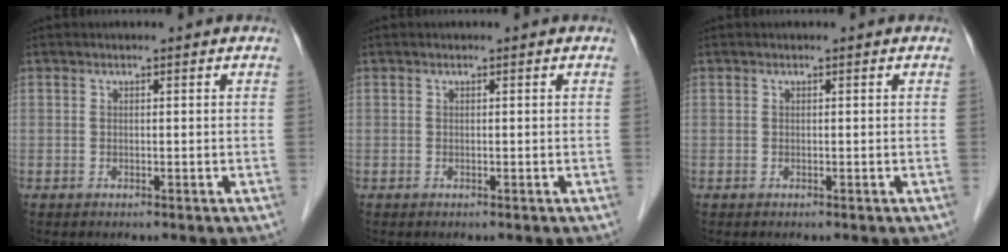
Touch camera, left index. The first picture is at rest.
{"total": 0.0}
{"total": 0.0}